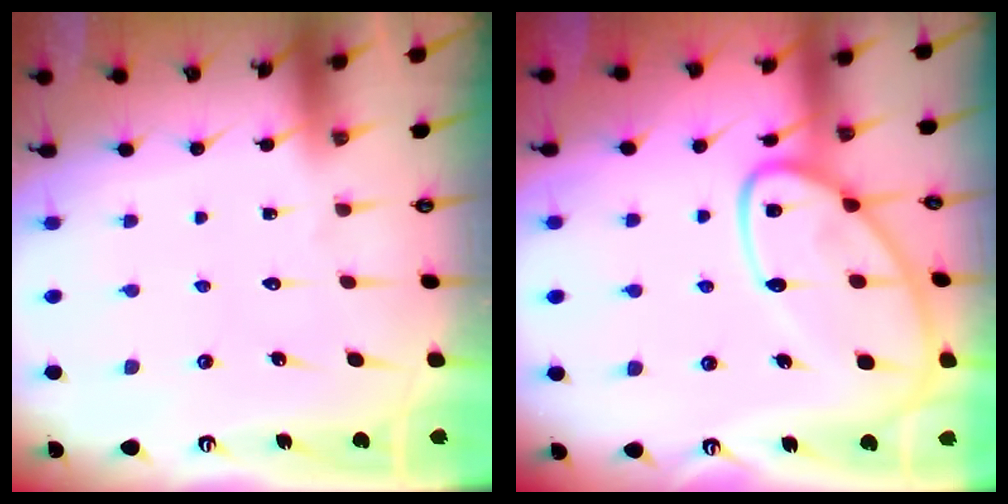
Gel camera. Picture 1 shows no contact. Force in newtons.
{"total": 15.8, "press": 15.8, "slide": 1.2}